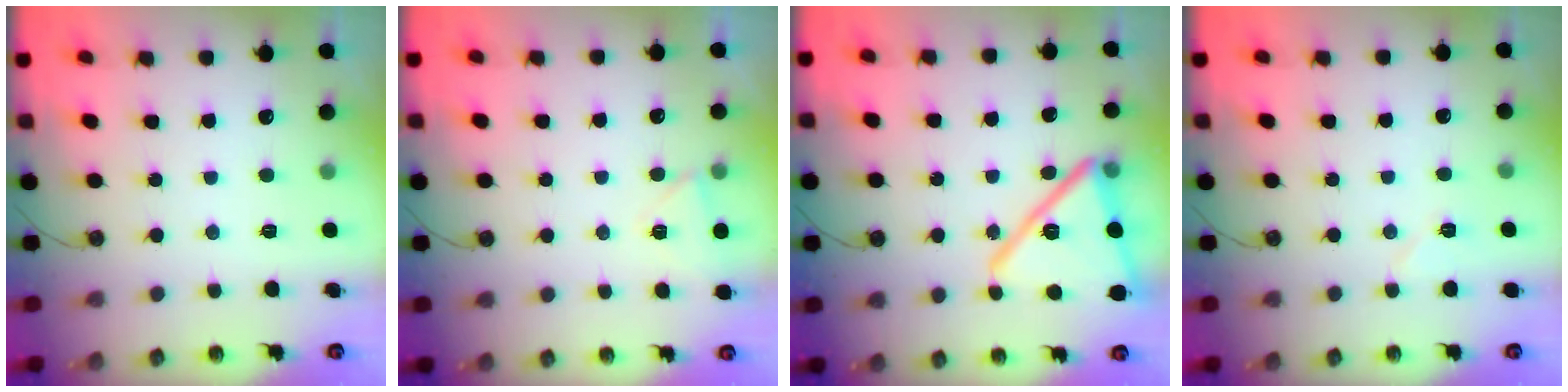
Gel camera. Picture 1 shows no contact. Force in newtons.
{"total": 4.4, "press": 4.0, "slide": 1.7}
{"total": 20.6, "press": 20.5, "slide": 1.4}
{"total": 5.6, "press": 4.9, "slide": 2.7}